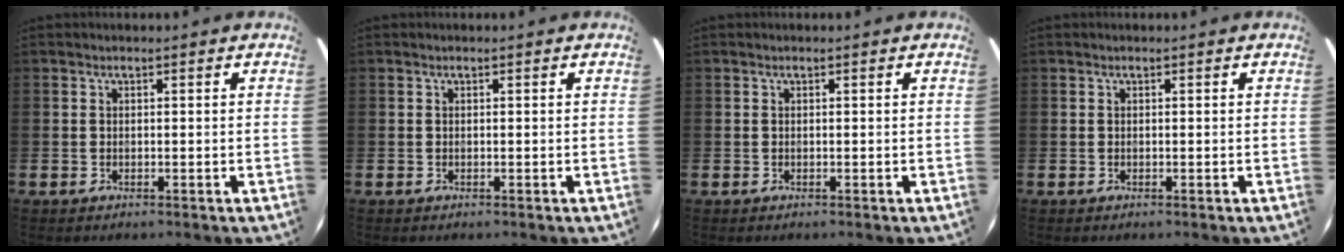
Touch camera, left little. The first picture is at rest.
{"total": 0.0}
{"total": 0.0}
{"total": 0.0}